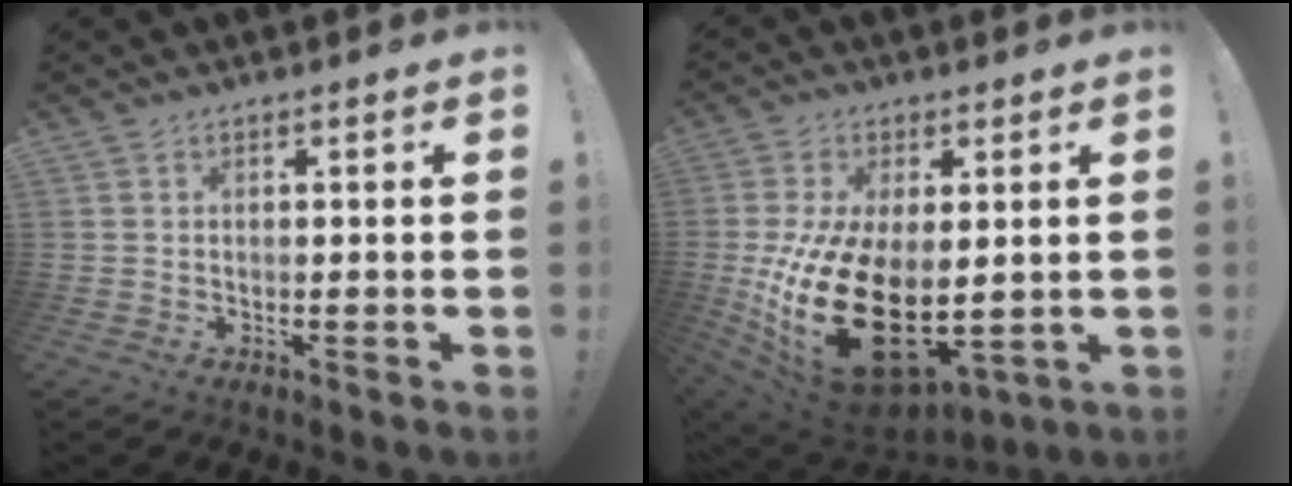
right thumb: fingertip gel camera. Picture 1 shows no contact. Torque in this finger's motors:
{"motor_torque": [1.53, 3.48, 2.62, -0.15, 0.96]}